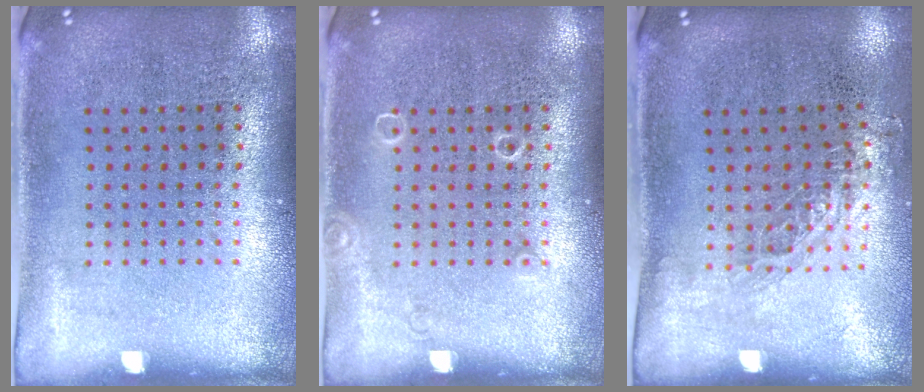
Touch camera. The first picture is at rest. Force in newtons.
{"total": 0.7, "press": 0.7, "slide": 0.1}
{"total": 0.8, "press": 0.8, "slide": 0.2}